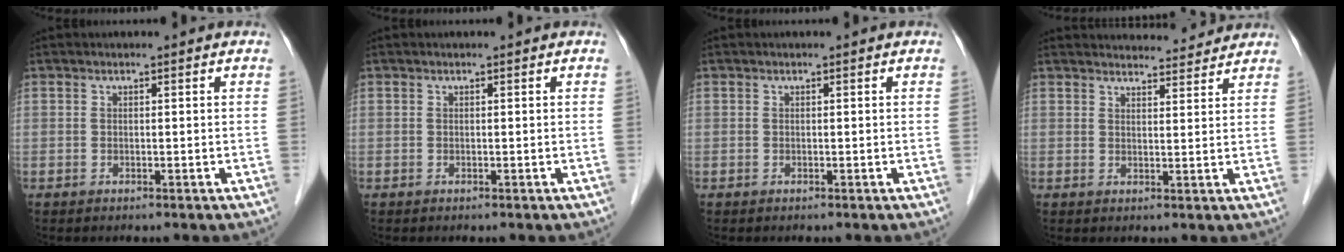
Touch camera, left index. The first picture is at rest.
{"total": 0.0}
{"total": 0.0}
{"total": 7.8, "force": [7.6, 1.2, 0.9], "torque": [-0.004, 0.010, 0.086]}